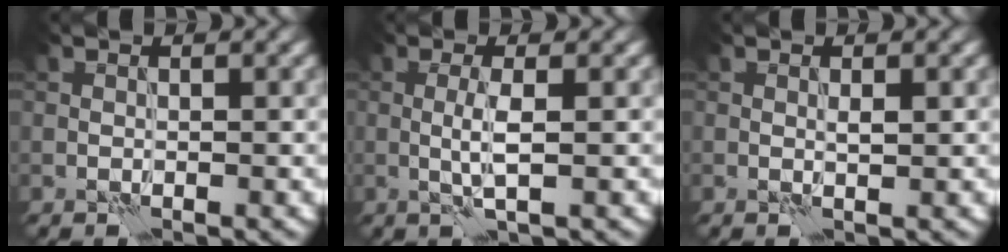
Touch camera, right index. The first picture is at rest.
{"total": 1.9, "force": [0.3, 0.2, 1.9], "torque": [-0.042, -0.002, 0.002]}
{"total": 0.7, "force": [0.4, 0.1, 0.5], "torque": [-0.009, -0.002, 0.006]}